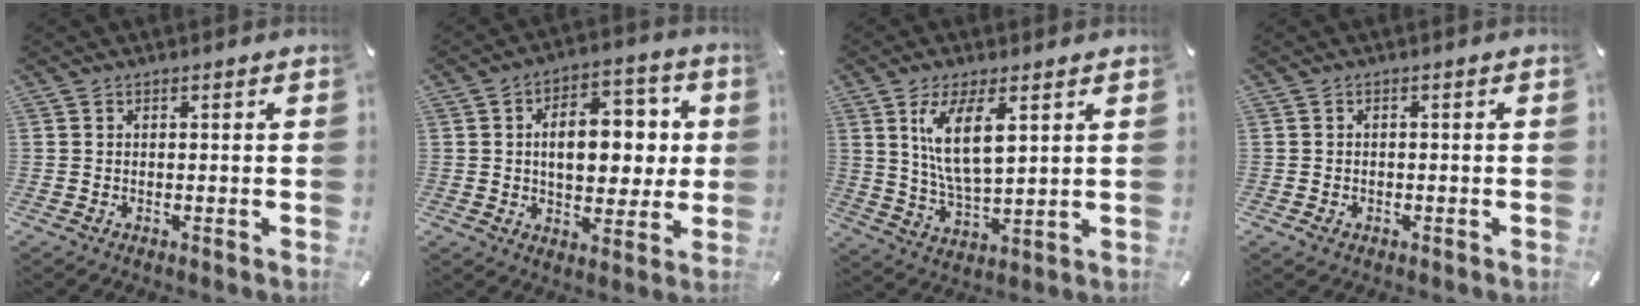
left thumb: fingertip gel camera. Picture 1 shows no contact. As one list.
[{"total": 13.4, "force": [1.7, 8.7, 10.0], "torque": [-0.132, 0.000, 0.027]}, {"total": 10.9, "force": [4.5, 4.1, 9.1], "torque": [-0.181, -0.007, 0.076]}, {"total": 1.4, "force": [-0.6, 1.0, 0.7], "torque": [-0.014, 0.003, -0.013]}]